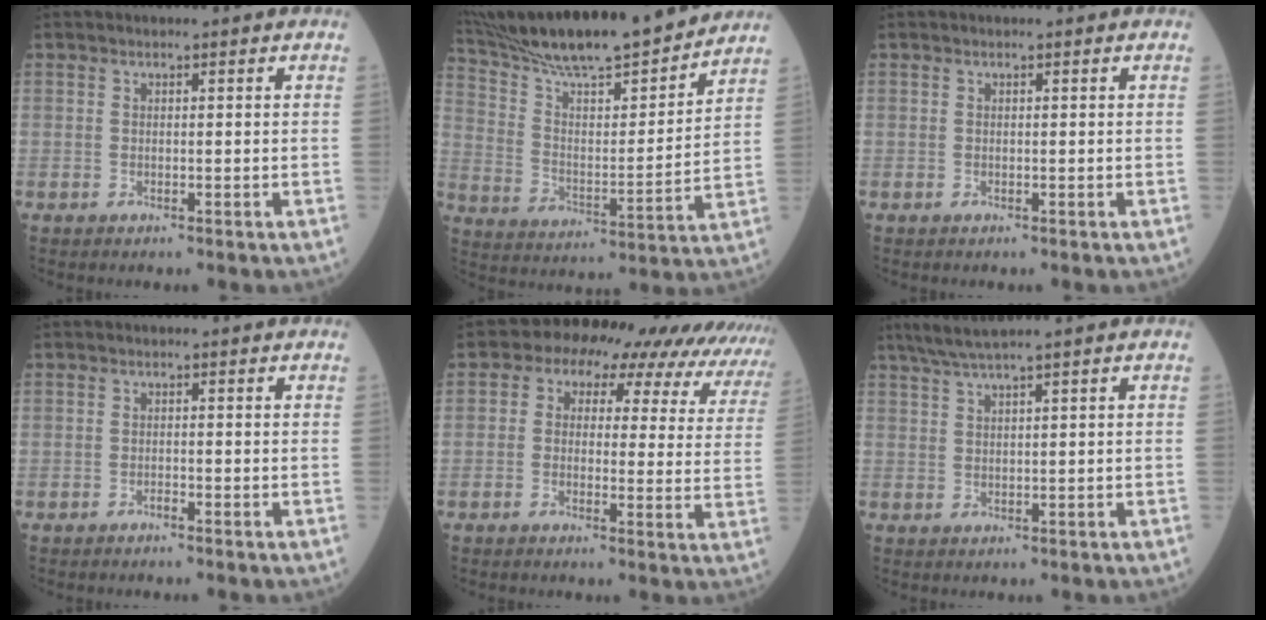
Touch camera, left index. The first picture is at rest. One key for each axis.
{"total": 21.8, "fx": 19.2, "fy": 2.3, "fz": 10.0, "tx": -0.179, "ty": 0.001, "tz": 0.306}
{"total": 0.0}
{"total": 0.5, "fx": -0.5, "fy": 0.0, "fz": 0.2, "tx": -0.003, "ty": -0.001, "tz": -0.011}
{"total": 17.6, "fx": 14.5, "fy": 7.2, "fz": 7.0, "tx": -0.075, "ty": 0.025, "tz": 0.141}
{"total": 4.4, "fx": 3.5, "fy": -1.0, "fz": 2.5, "tx": -0.051, "ty": 0.014, "tz": 0.070}